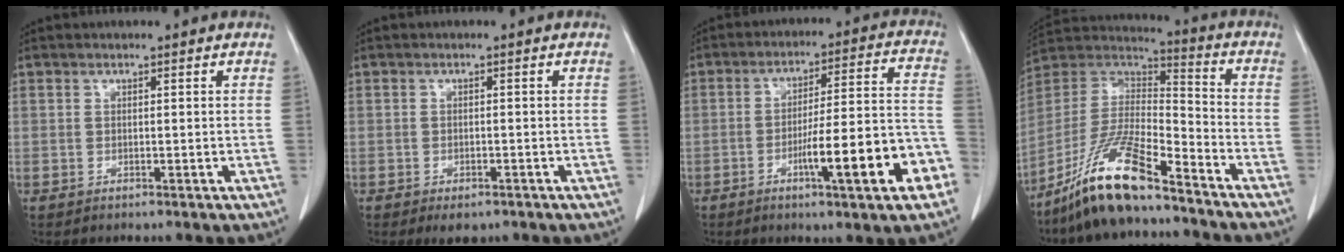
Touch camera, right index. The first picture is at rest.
{"total": 3.1, "force": [-2.1, 1.5, 1.6], "torque": [-0.017, -0.001, -0.022]}
{"total": 14.8, "force": [-6.1, 1.4, 13.5], "torque": [-0.192, 0.014, -0.085]}
{"total": 16.4, "force": [-12.0, 2.5, 10.9], "torque": [-0.220, -0.005, -0.222]}